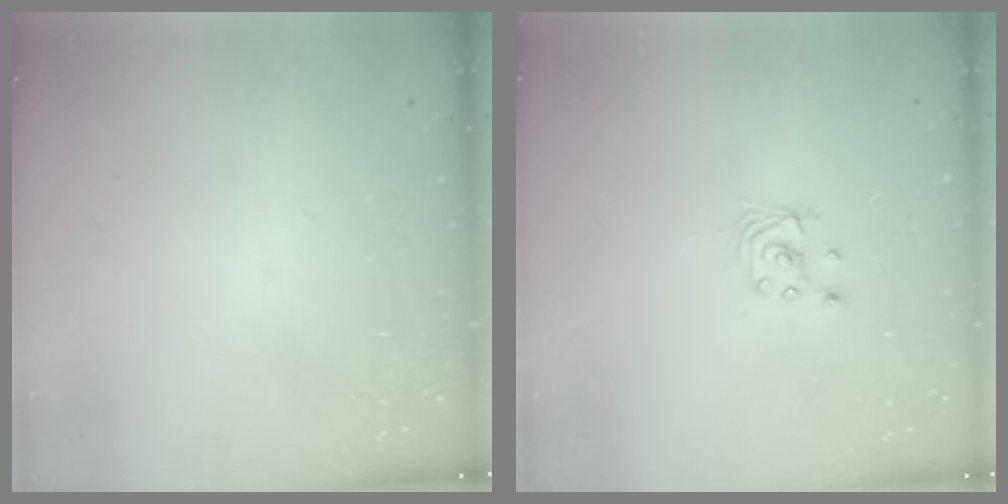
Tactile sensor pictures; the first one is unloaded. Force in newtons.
{"total": 2.5, "press": 2.5, "slide": 0.1}